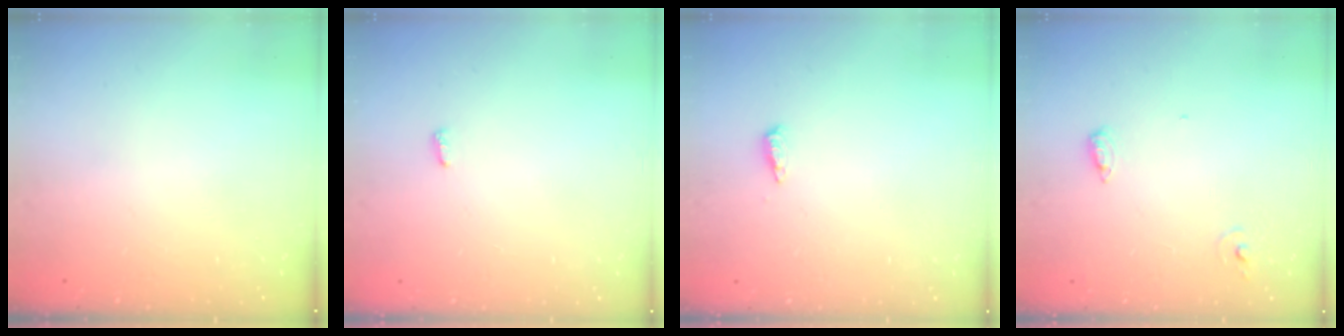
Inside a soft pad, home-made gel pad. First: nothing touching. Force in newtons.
{"total": 2.8, "press": 2.8, "slide": 0.5}
{"total": 4.9, "press": 4.8, "slide": 1.2}
{"total": 6.0, "press": 5.8, "slide": 1.5}